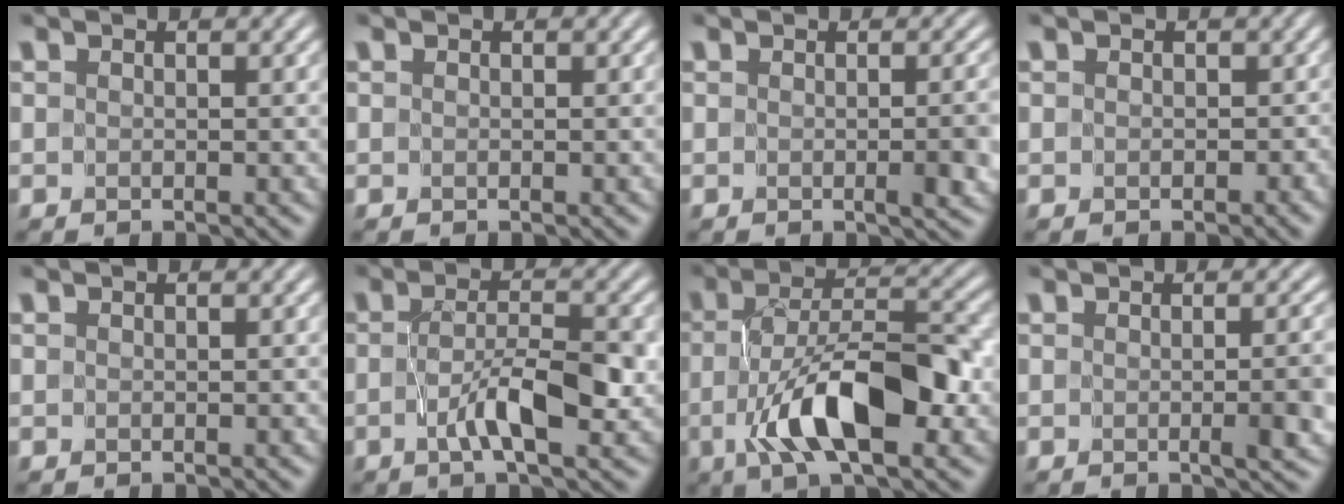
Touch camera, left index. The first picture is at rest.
{"total": 0.0}
{"total": 2.5, "force": [-0.5, 0.4, 2.4], "torque": [-0.033, -0.005, -0.004]}
{"total": 1.5, "force": [-0.1, 1.4, 0.5], "torque": [0.009, -0.001, 0.000]}
{"total": 0.0}
{"total": 4.6, "force": [-1.5, 1.1, 4.2], "torque": [-0.079, -0.001, -0.026]}
{"total": 9.4, "force": [-3.1, 3.6, 8.1], "torque": [-0.147, 0.002, -0.049]}
{"total": 3.4, "force": [-0.5, 0.6, 3.3], "torque": [-0.040, -0.005, -0.005]}